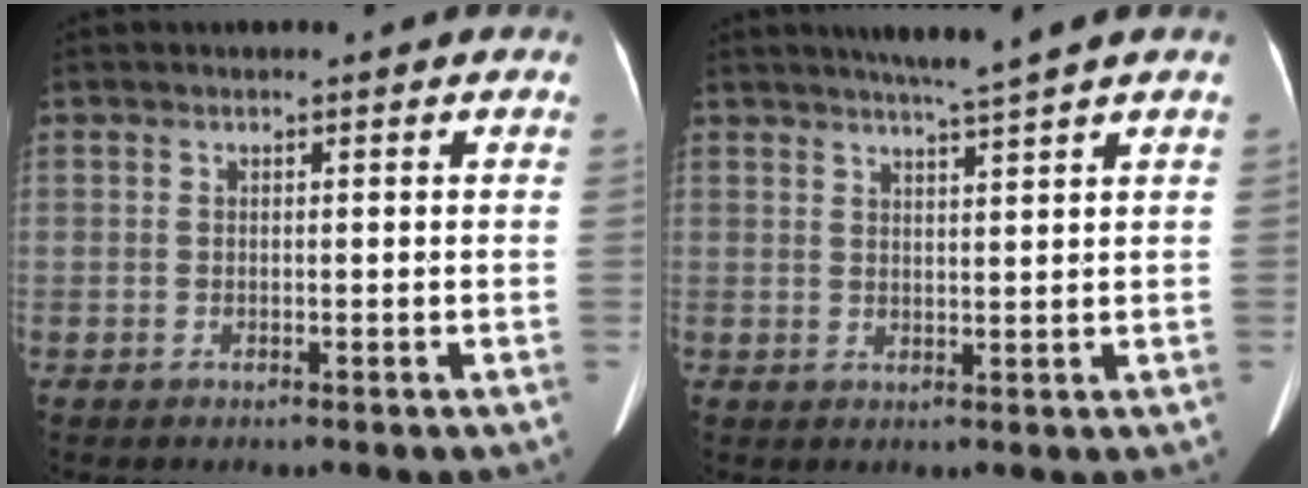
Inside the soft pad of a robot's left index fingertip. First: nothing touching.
{"total": 5.0, "force": [4.1, -1.4, 2.5], "torque": [-0.037, -0.003, 0.067]}